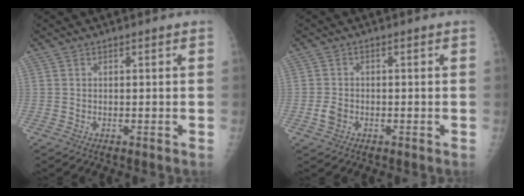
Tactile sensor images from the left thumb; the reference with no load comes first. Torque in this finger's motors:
{"motor_torque": [-0.32, 0.22, -0.02, -0.10, 0.01]}